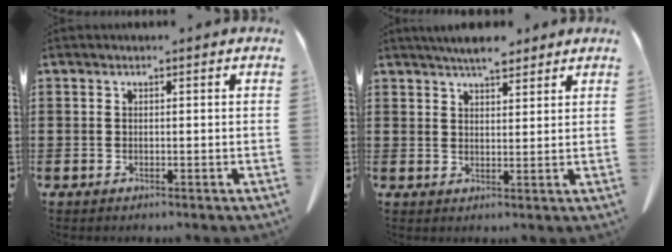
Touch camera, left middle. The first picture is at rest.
{"total": 4.9, "force": [4.4, 1.2, 1.9], "torque": [-0.046, -0.005, 0.081]}